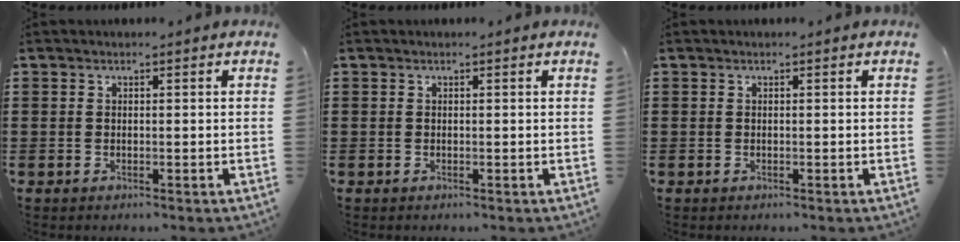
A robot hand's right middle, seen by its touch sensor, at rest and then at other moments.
{"total": 0.0}
{"total": 0.0}